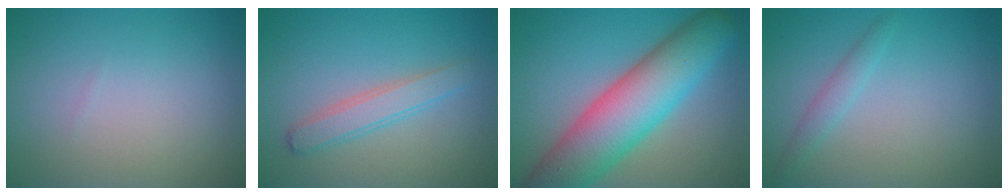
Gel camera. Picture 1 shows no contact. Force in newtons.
{"total": 2.5, "press": 2.5, "slide": 0.1}
{"total": 11.0, "press": 11.0, "slide": 0.5}
{"total": 1.4, "press": 1.4, "slide": 0.1}